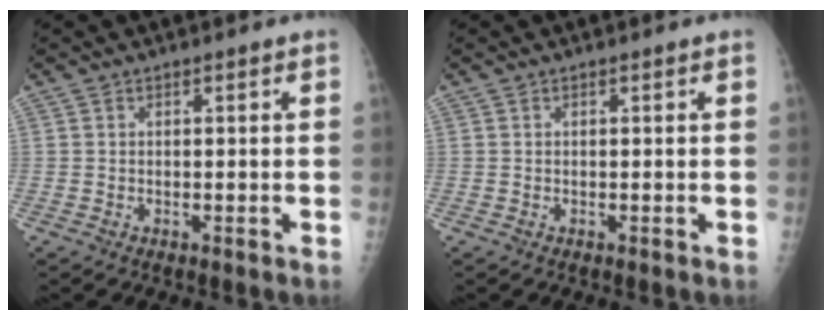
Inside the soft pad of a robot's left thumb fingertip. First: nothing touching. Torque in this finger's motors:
{"motor_torque": [0.01, 0.01, 0.04, -0.04, 0.00]}